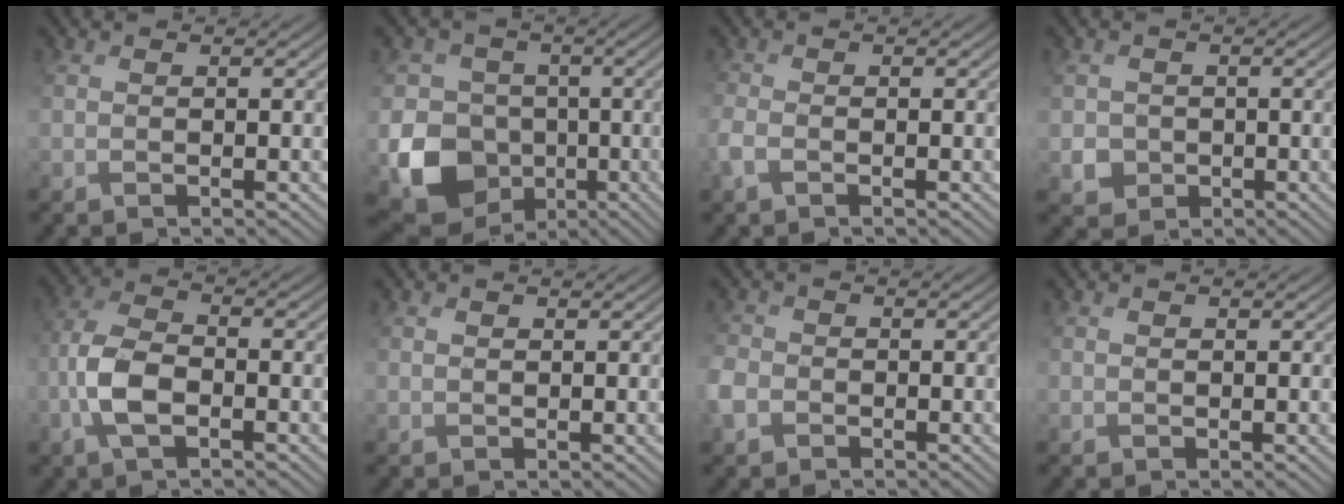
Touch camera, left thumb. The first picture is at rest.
{"total": 9.7, "force": [-1.9, 8.9, 3.5], "torque": [-0.084, -0.025, -0.041]}
{"total": 1.1, "force": [-0.8, 0.5, 0.6], "torque": [-0.024, -0.002, -0.021]}
{"total": 2.2, "force": [0.0, 2.2, -0.4], "torque": [0.005, -0.001, 0.004]}
{"total": 5.3, "force": [-1.8, 2.6, 4.3], "torque": [-0.102, 0.011, -0.044]}
{"total": 1.0, "force": [0.7, 0.4, -0.6], "torque": [0.008, 0.004, 0.016]}
{"total": 2.2, "force": [-1.1, 1.9, 0.4], "torque": [-0.023, 0.003, -0.032]}
{"total": 1.0, "force": [0.6, 0.0, -0.8], "torque": [0.014, 0.004, 0.016]}